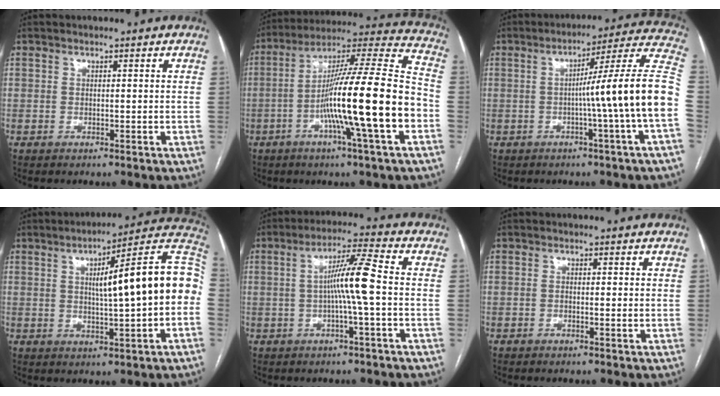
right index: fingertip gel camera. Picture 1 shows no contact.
{"total": 21.1, "force": [-5.9, -0.3, 20.2], "torque": [-0.332, -0.001, -0.108]}
{"total": 15.4, "force": [-2.4, -2.8, 15.0], "torque": [-0.195, 0.016, -0.043]}
{"total": 16.8, "force": [0.8, 1.2, 16.8], "torque": [-0.223, 0.039, 0.009]}
{"total": 7.8, "force": [-0.5, -0.6, 7.8], "torque": [-0.138, 0.013, -0.011]}
{"total": 0.7, "force": [-0.2, 0.0, 0.7], "torque": [-0.012, 0.001, -0.004]}